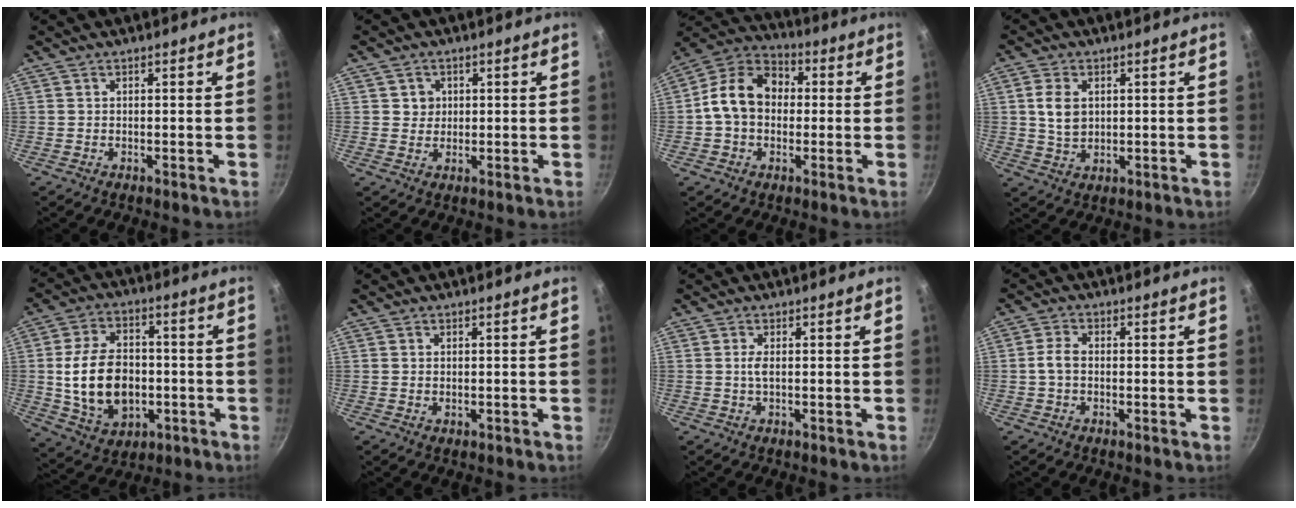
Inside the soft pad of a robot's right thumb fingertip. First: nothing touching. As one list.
[{"total": 2.9, "force": [0.7, 2.7, 0.6], "torque": [0.009, 0.003, 0.010]}, {"total": 13.2, "force": [0.3, 10.2, 8.4], "torque": [-0.110, 0.034, -0.017]}, {"total": 6.0, "force": [1.2, 4.2, 4.2], "torque": [-0.071, -0.005, 0.026]}, {"total": 16.3, "force": [-1.9, 11.4, 11.5], "torque": [-0.183, 0.019, -0.018]}, {"total": 0.8, "force": [-0.1, 0.6, 0.5], "torque": [-0.009, 0.001, -0.001]}, {"total": 1.8, "force": [0.1, 0.6, 1.7], "torque": [-0.039, 0.001, 0.002]}, {"total": 3.3, "force": [-0.3, 2.2, 2.5], "torque": [-0.053, 0.015, -0.011]}]